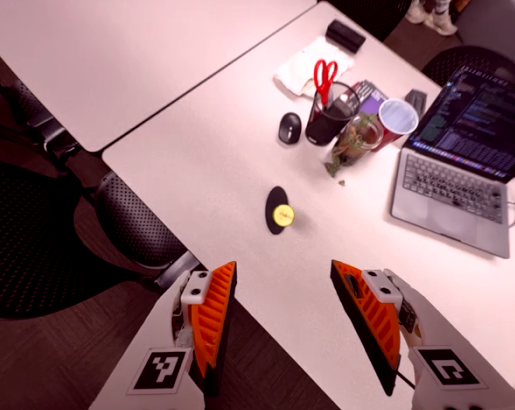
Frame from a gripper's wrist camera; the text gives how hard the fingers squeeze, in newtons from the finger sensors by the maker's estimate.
{"total": 0.0}